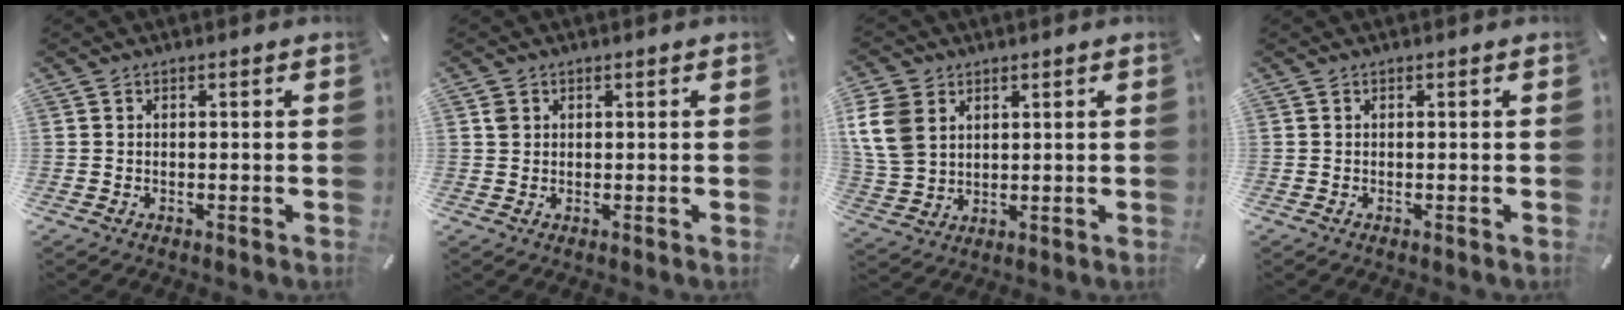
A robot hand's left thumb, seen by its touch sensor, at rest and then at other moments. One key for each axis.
{"total": 1.6, "fx": 0.6, "fy": 1.5, "fz": 0.2, "tx": 0.004, "ty": 0.002, "tz": 0.007}
{"total": 10.4, "fx": 3.4, "fy": 8.2, "fz": 5.4, "tx": -0.153, "ty": -0.001, "tz": 0.065}
{"total": 0.0}